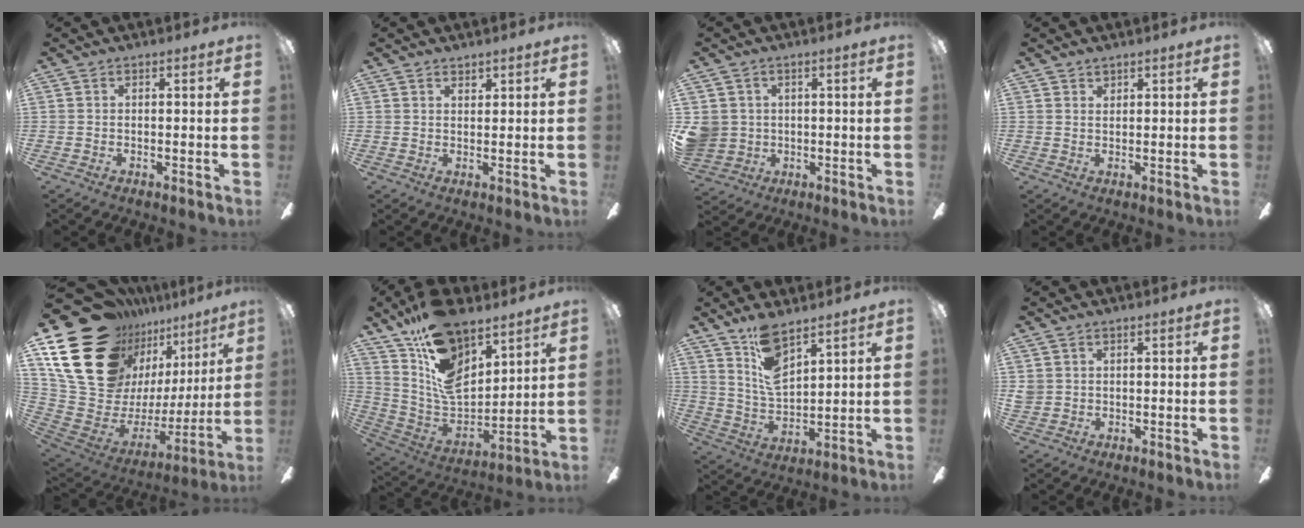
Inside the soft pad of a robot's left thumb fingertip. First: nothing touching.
{"total": 1.7, "force": [1.5, 0.6, 0.1], "torque": [0.006, -0.005, 0.028]}
{"total": 5.5, "force": [0.9, 5.3, 1.2], "torque": [-0.050, 0.005, 0.017]}
{"total": 1.3, "force": [1.2, 0.5, 0.0], "torque": [-0.001, -0.002, 0.024]}
{"total": 26.2, "force": [13.8, 17.1, 14.3], "torque": [-0.255, -0.101, 0.292]}
{"total": 17.7, "force": [11.5, 9.0, 10.1], "torque": [-0.187, -0.077, 0.210]}
{"total": 11.0, "force": [7.8, 4.4, 6.3], "torque": [-0.119, -0.037, 0.144]}
{"total": 2.1, "force": [1.0, 1.8, 0.4], "torque": [-0.010, 0.003, 0.018]}